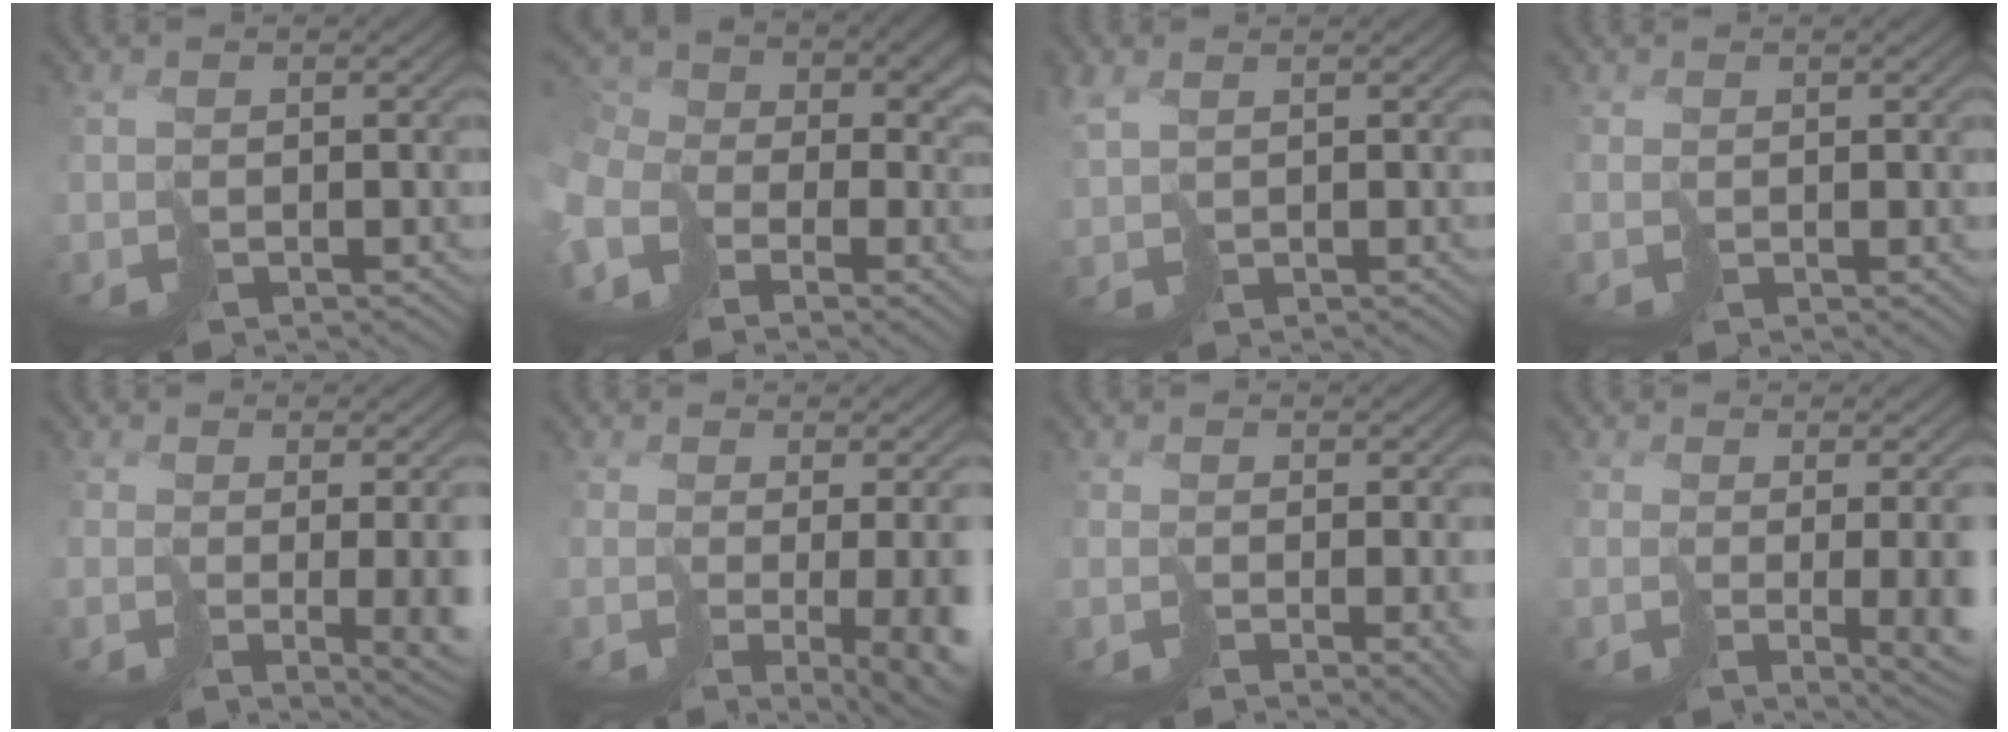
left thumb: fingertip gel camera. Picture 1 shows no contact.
{"total": 9.1, "force": [-4.1, 6.3, 5.2], "torque": [-0.142, -0.034, -0.079]}
{"total": 2.7, "force": [1.2, 1.4, 2.0], "torque": [-0.065, -0.003, 0.023]}
{"total": 1.2, "force": [0.3, -1.0, -0.7], "torque": [0.015, 0.001, 0.007]}
{"total": 5.3, "force": [-0.6, 0.9, 5.2], "torque": [-0.059, -0.022, 0.018]}
{"total": 8.6, "force": [-1.7, 2.4, 8.1], "torque": [-0.093, -0.040, 0.016]}
{"total": 1.8, "force": [-0.4, 0.3, 1.8], "torque": [-0.017, -0.014, 0.004]}
{"total": 6.6, "force": [-0.6, 1.4, 6.4], "torque": [-0.070, -0.022, 0.020]}